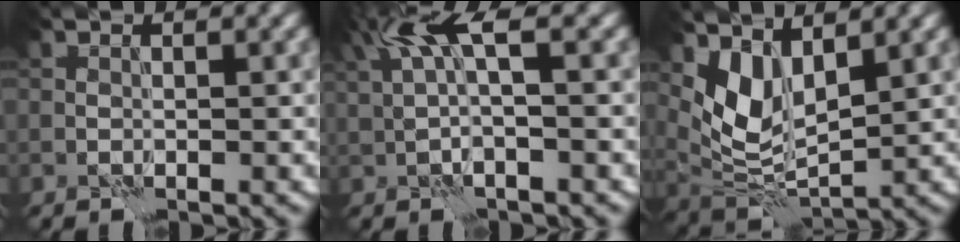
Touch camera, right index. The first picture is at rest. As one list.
[{"total": 4.5, "force": [1.5, 1.1, 4.1], "torque": [-0.080, 0.008, 0.025]}, {"total": 5.2, "force": [2.4, 2.6, 3.7], "torque": [-0.081, -0.015, 0.052]}]